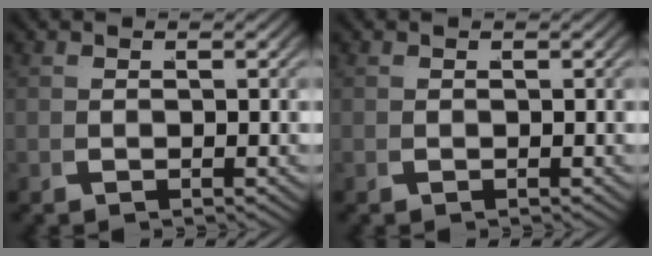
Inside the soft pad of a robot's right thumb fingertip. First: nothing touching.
{"total": 0.0}